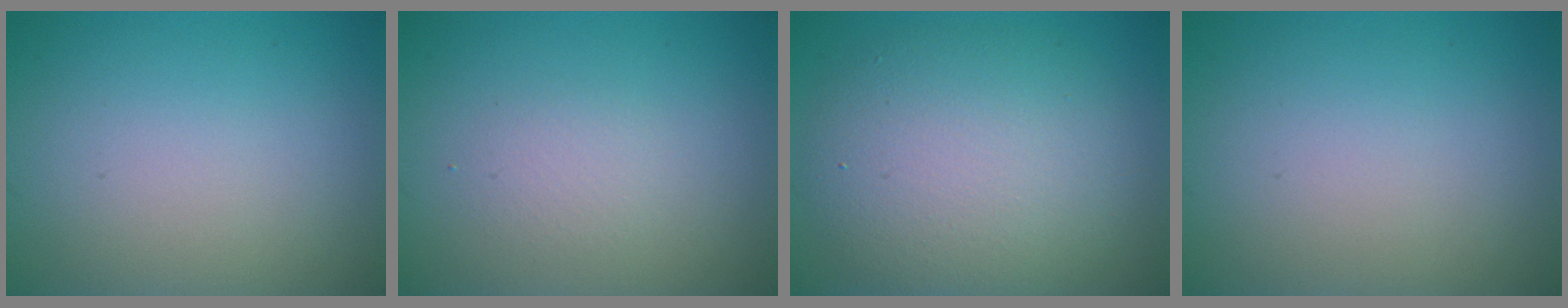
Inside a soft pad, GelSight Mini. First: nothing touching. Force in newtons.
{"total": 1.4, "press": 1.4, "slide": 0.0}
{"total": 8.1, "press": 8.0, "slide": 0.5}
{"total": 0.0}